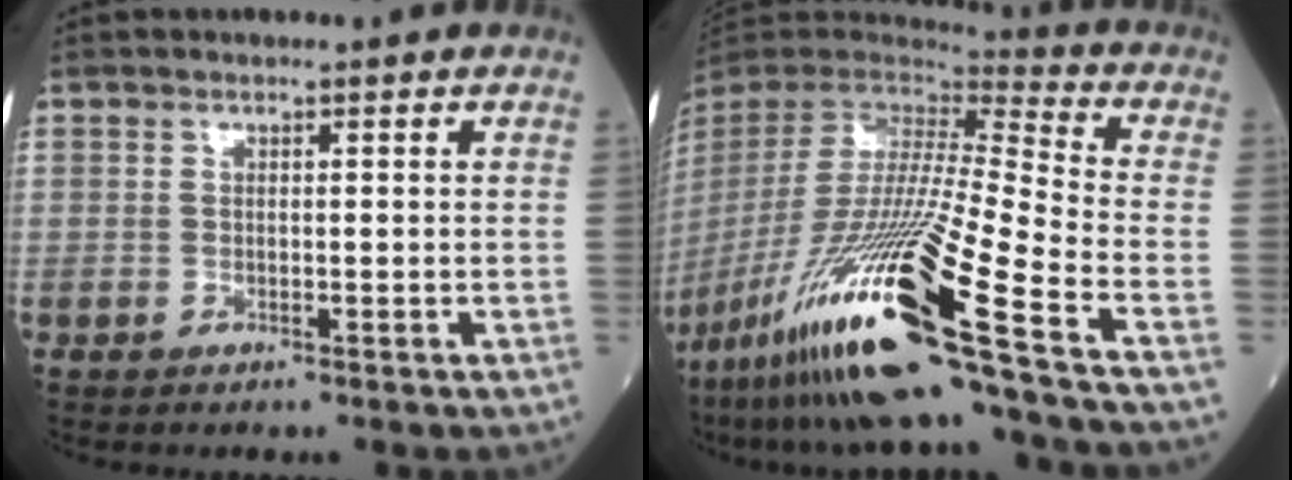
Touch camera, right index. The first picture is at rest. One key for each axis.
{"total": 28.6, "fx": -16.7, "fy": -0.6, "fz": 23.2, "tx": -0.465, "ty": -0.066, "tz": -0.313}